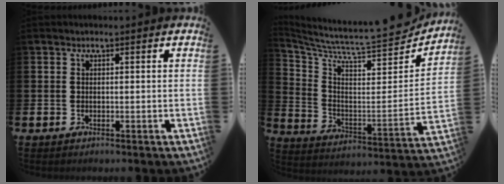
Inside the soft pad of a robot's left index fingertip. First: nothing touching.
{"total": 7.5, "force": [6.6, 1.6, 3.1], "torque": [-0.086, -0.070, 0.104]}